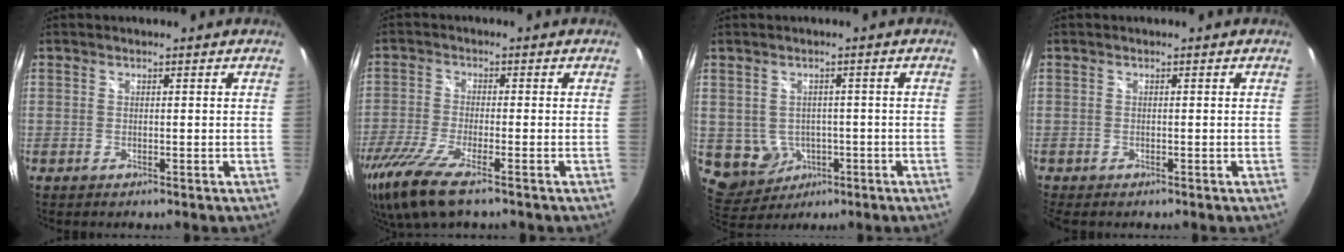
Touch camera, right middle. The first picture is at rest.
{"total": 11.5, "force": [-8.1, 1.8, 8.0], "torque": [-0.186, -0.050, -0.154]}
{"total": 6.7, "force": [-1.7, 6.0, 2.4], "torque": [-0.065, 0.001, -0.007]}
{"total": 1.5, "force": [-1.3, 0.5, 0.6], "torque": [-0.015, -0.012, -0.024]}